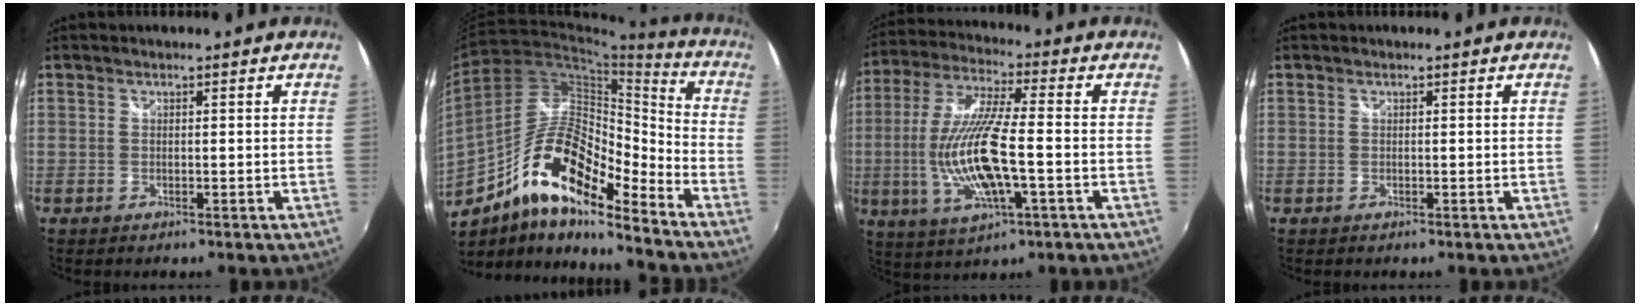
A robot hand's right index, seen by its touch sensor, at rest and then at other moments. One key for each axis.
{"total": 18.6, "fx": -11.4, "fy": 5.6, "fz": 13.5, "tx": -0.240, "ty": 0.003, "tz": -0.219}
{"total": 16.0, "fx": -3.0, "fy": 3.8, "fz": 15.2, "tx": -0.305, "ty": -0.012, "tz": -0.052}
{"total": 0.0}